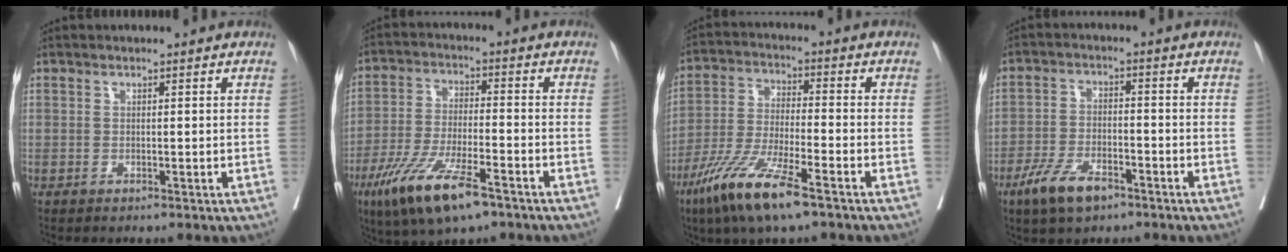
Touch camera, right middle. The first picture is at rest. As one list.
[{"total": 12.8, "force": [-7.8, 2.6, 9.8], "torque": [-0.191, -0.025, -0.135]}, {"total": 12.0, "force": [-7.5, 1.3, 9.2], "torque": [-0.194, -0.031, -0.142]}, {"total": 7.2, "force": [-4.7, 2.7, 4.8], "torque": [-0.102, -0.006, -0.084]}]